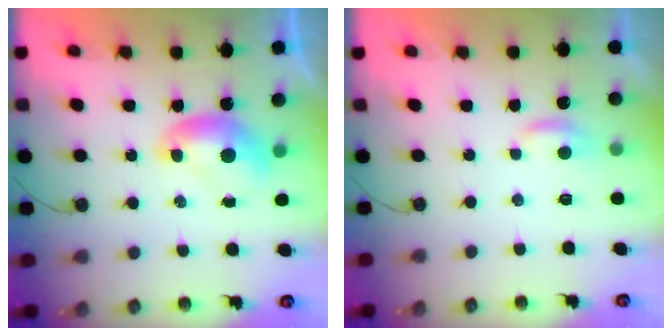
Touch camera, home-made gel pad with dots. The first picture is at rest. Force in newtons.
{"total": 1.8, "press": 1.8, "slide": 0.4}